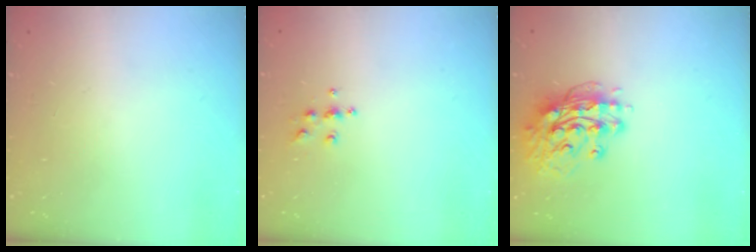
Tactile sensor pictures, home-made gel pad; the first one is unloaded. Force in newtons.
{"total": 5.6, "press": 5.6, "slide": 0.4}
{"total": 13.5, "press": 13.4, "slide": 1.3}